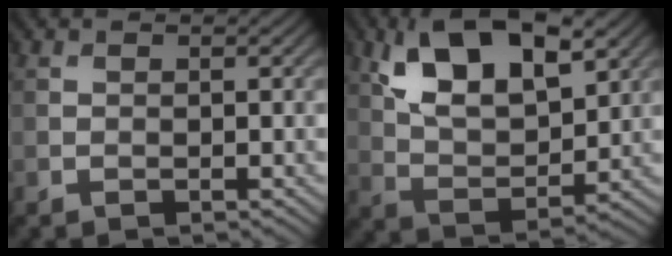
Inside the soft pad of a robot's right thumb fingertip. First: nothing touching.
{"total": 13.7, "force": [6.5, 6.5, 10.1], "torque": [-0.202, 0.004, 0.124]}